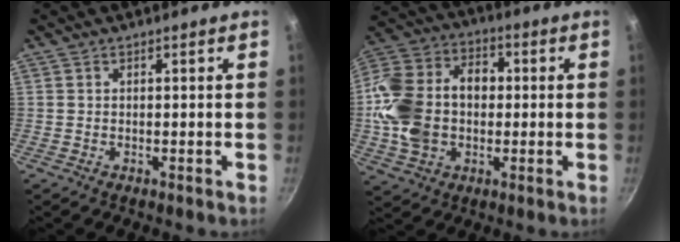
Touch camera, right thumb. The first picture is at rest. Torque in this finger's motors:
{"motor_torque": [1.99, 1.96, 1.17, -0.72, 0.19]}